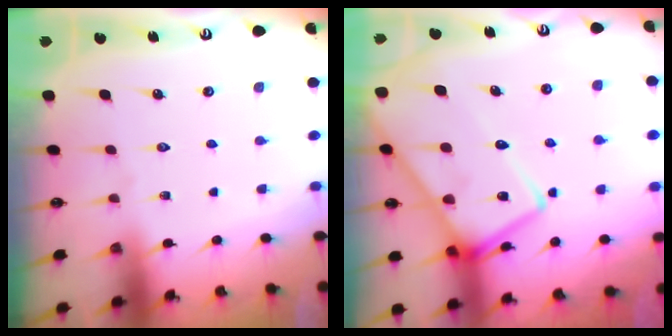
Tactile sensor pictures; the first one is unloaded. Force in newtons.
{"total": 17.0, "press": 16.9, "slide": 1.6}